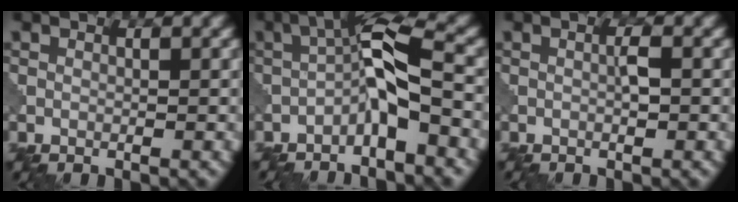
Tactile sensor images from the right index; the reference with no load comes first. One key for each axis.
{"total": 5.5, "fx": -2.1, "fy": 1.2, "fz": 4.9, "tx": -0.089, "ty": 0.021, "tz": -0.051}
{"total": 1.1, "fx": -0.2, "fy": 0.0, "fz": 1.1, "tx": -0.020, "ty": 0.004, "tz": -0.005}